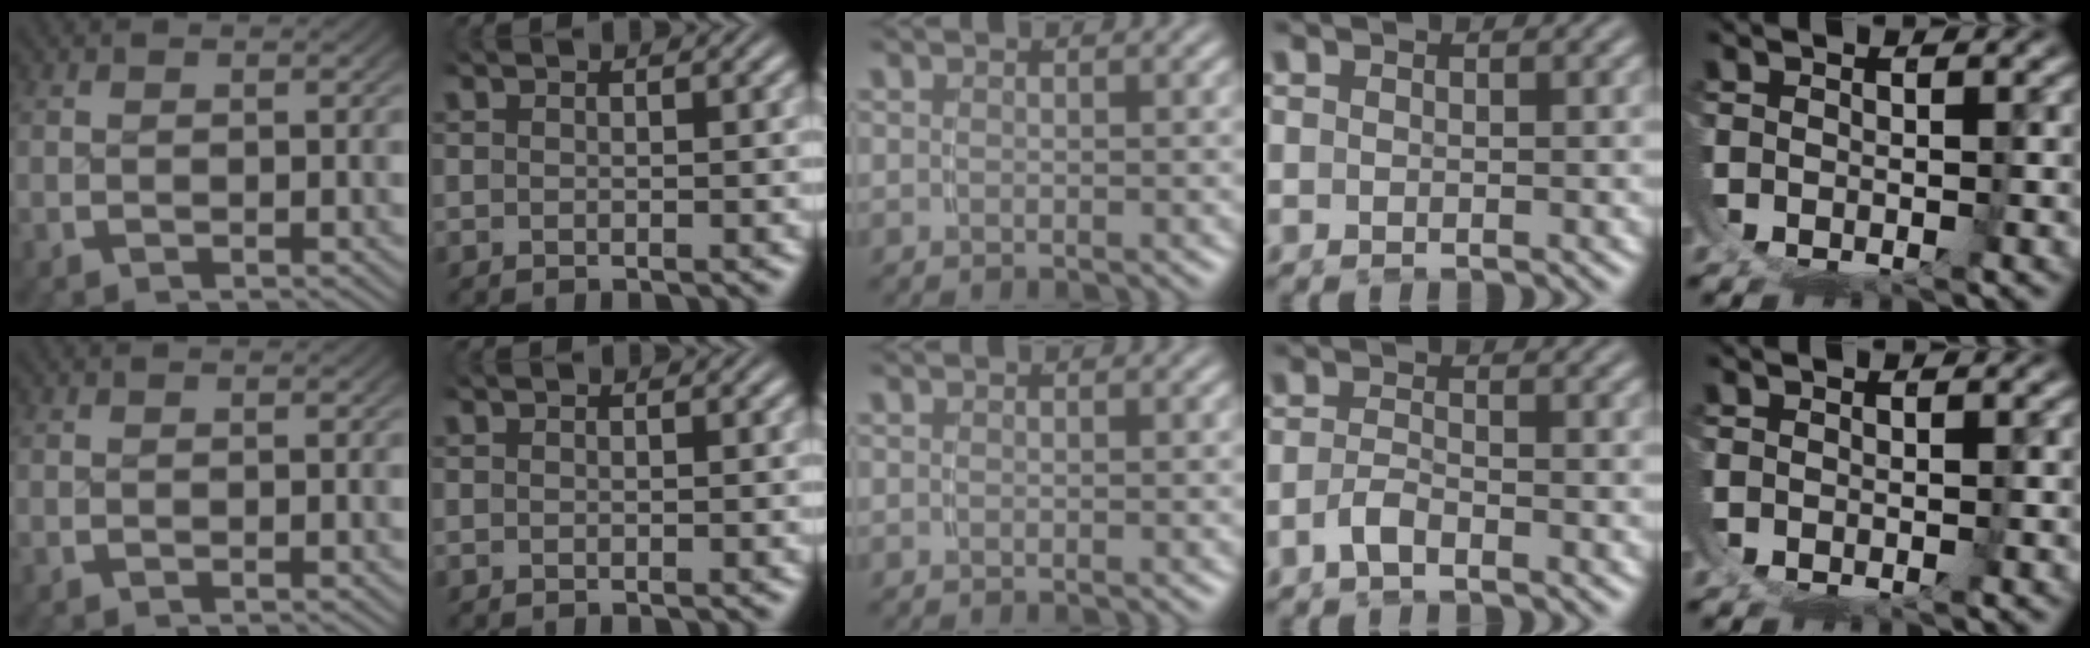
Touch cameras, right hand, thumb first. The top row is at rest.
{"ring": {"total": 1.9, "force": [-1.6, 0.1, 1.0], "torque": [-0.017, -0.004, -0.026]}}